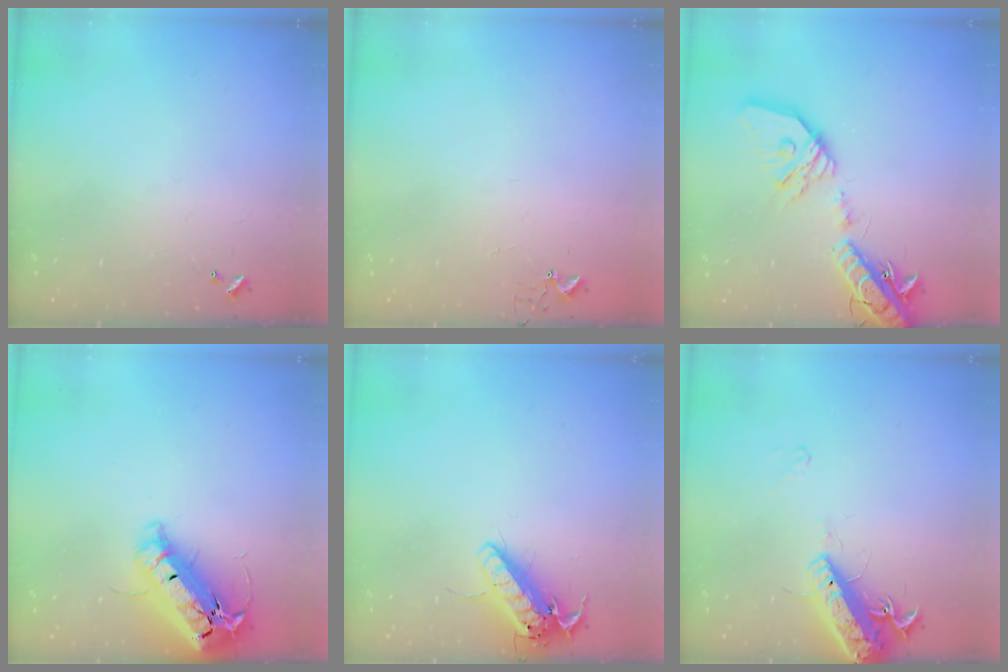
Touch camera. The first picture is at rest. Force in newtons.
{"total": 2.7, "press": 2.7, "slide": 0.3}
{"total": 23.6, "press": 23.3, "slide": 3.8}
{"total": 25.0, "press": 24.5, "slide": 4.9}
{"total": 14.9, "press": 14.7, "slide": 2.8}
{"total": 15.7, "press": 15.3, "slide": 3.5}